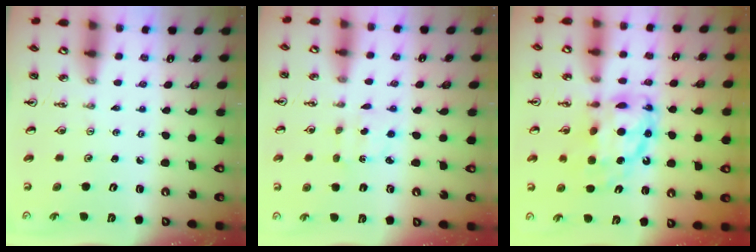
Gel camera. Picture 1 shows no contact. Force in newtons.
{"total": 2.1, "press": 2.0, "slide": 0.7}
{"total": 14.3, "press": 14.2, "slide": 1.7}